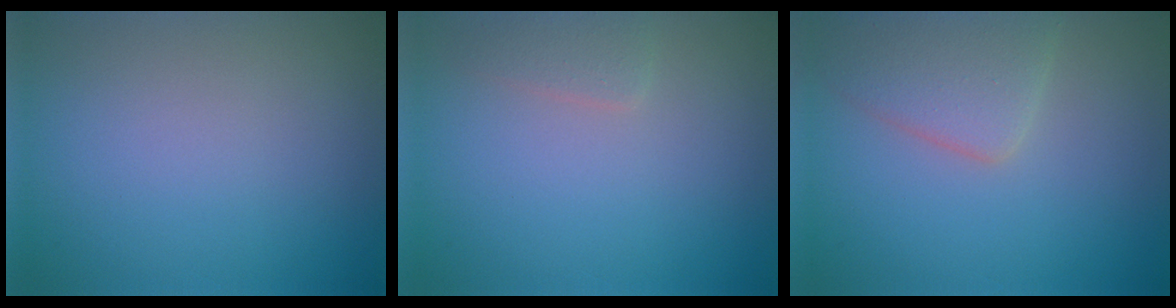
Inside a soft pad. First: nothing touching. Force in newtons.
{"total": 1.3, "press": 1.3, "slide": 0.1}
{"total": 4.0, "press": 4.0, "slide": 0.3}